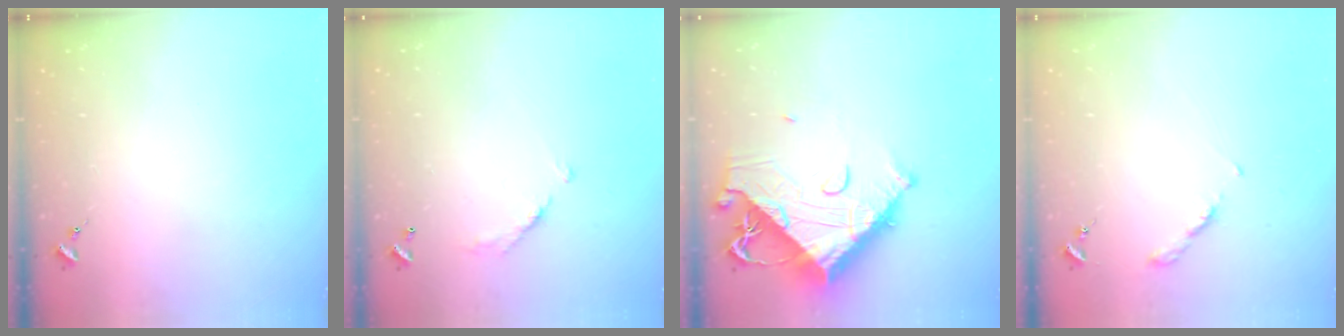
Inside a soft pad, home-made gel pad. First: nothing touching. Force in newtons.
{"total": 6.5, "press": 6.5, "slide": 0.4}
{"total": 20.0, "press": 19.9, "slide": 2.3}
{"total": 3.5, "press": 3.5, "slide": 0.4}